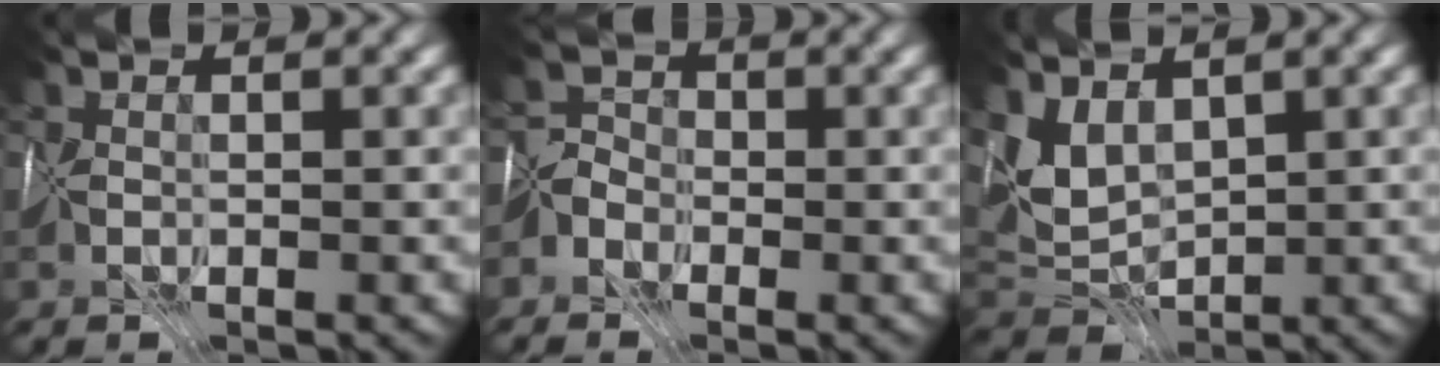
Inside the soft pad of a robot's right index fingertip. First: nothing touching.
{"total": 2.0, "force": [-1.7, 1.1, -0.2], "torque": [0.013, 0.008, -0.039]}
{"total": 2.8, "force": [2.2, 1.2, 1.1], "torque": [-0.031, -0.001, 0.046]}